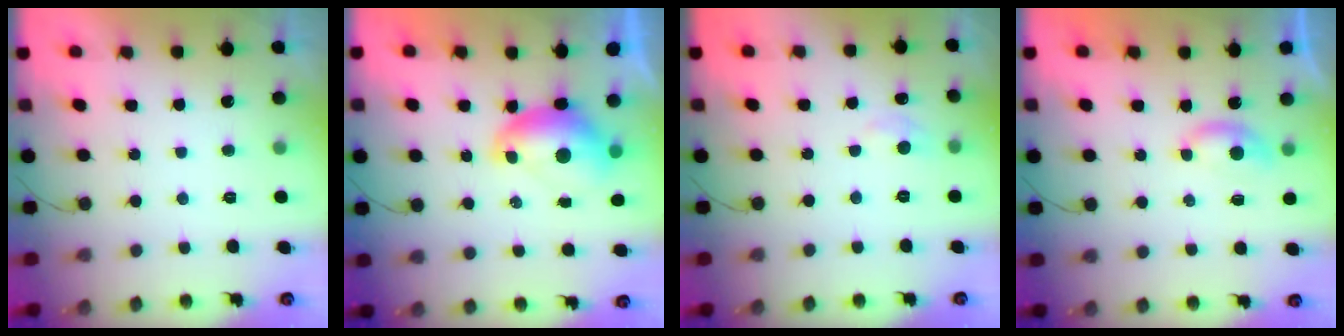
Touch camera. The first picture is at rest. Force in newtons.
{"total": 8.5, "press": 8.4, "slide": 0.8}
{"total": 5.3, "press": 5.2, "slide": 0.7}
{"total": 3.8, "press": 3.8, "slide": 0.6}